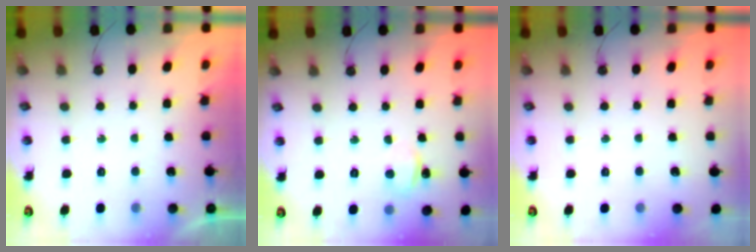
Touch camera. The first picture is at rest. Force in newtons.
{"total": 3.6, "press": 3.5, "slide": 0.4}
{"total": 0.0}